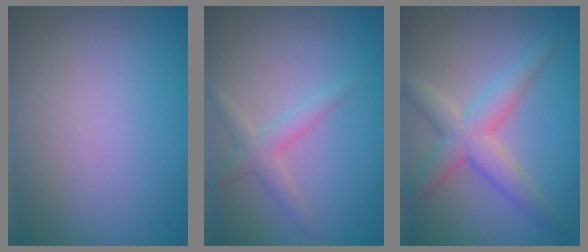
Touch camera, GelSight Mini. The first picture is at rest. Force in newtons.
{"total": 2.0, "press": 2.0, "slide": 0.0}
{"total": 4.3, "press": 4.3, "slide": 0.1}